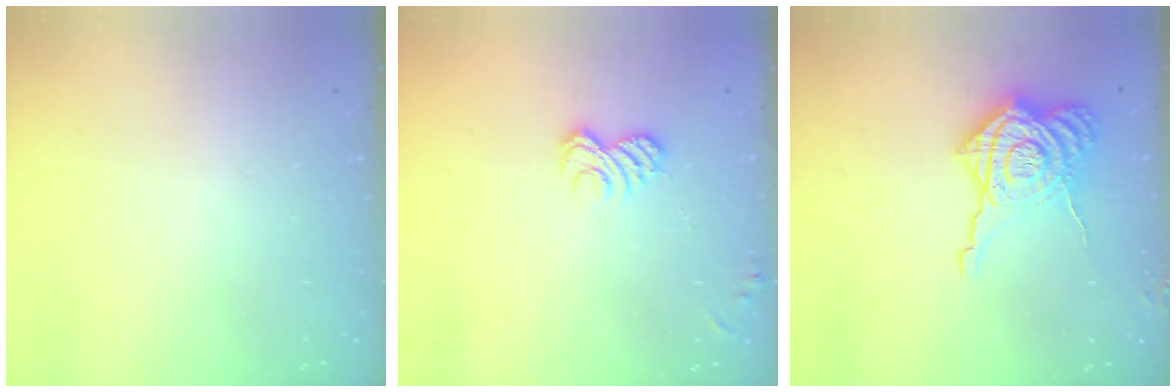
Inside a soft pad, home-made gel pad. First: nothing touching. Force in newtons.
{"total": 4.7, "press": 4.5, "slide": 1.3}
{"total": 15.0, "press": 15.0, "slide": 1.2}